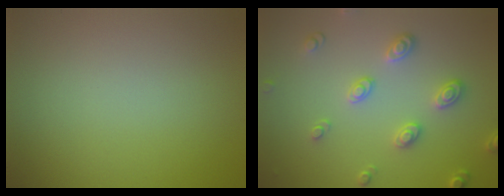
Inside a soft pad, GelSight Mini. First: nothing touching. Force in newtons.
{"total": 3.2, "press": 2.8, "slide": 1.6}